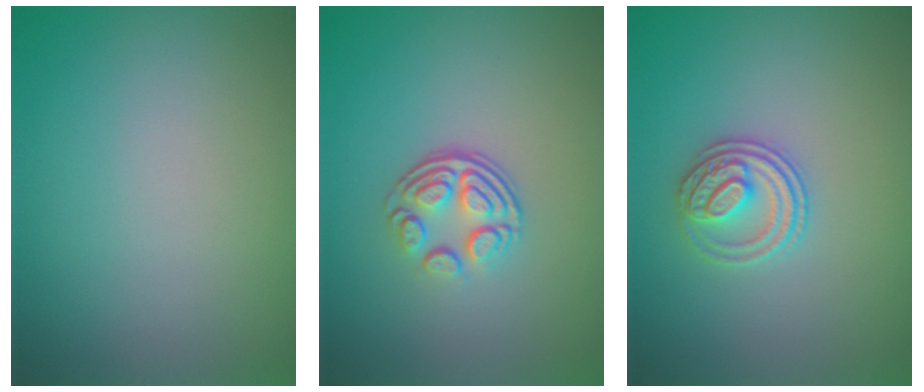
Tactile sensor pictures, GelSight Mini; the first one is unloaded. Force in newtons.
{"total": 3.6, "press": 2.5, "slide": 2.6}
{"total": 2.7, "press": 2.6, "slide": 0.7}